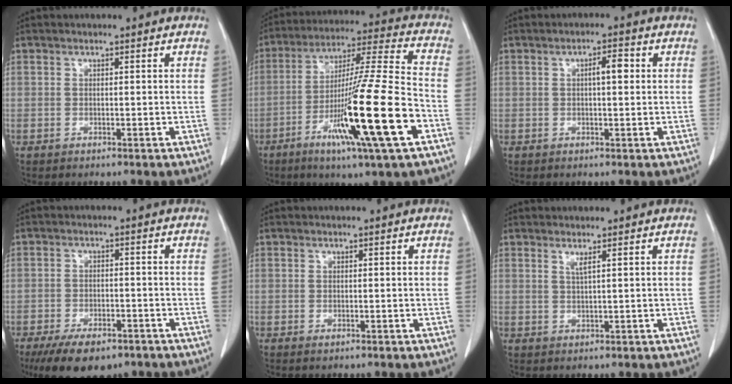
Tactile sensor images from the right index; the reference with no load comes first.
{"total": 20.7, "force": [-7.7, -0.3, 19.2], "torque": [-0.335, -0.027, -0.136]}
{"total": 2.9, "force": [0.5, 0.7, 2.8], "torque": [-0.045, 0.006, 0.007]}
{"total": 10.2, "force": [-7.3, 4.3, 5.6], "torque": [-0.089, -0.007, -0.112]}
{"total": 0.0}
{"total": 1.3, "force": [0.8, -0.2, 0.9], "torque": [-0.023, -0.006, 0.017]}